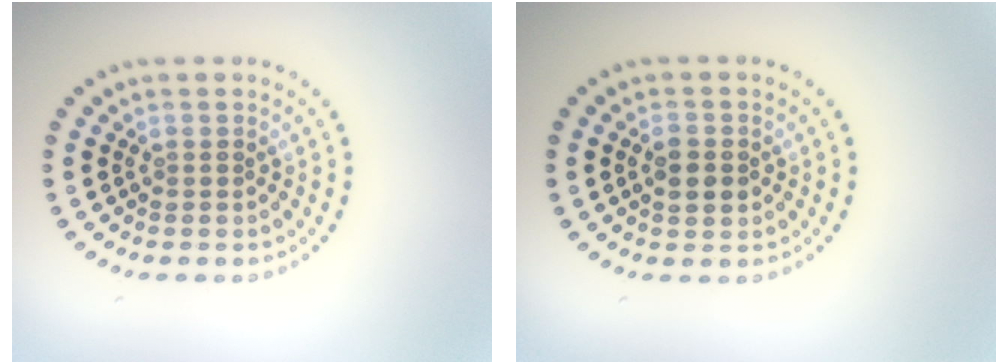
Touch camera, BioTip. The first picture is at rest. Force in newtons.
{"total": 2.5, "press": 2.5, "slide": 0.2}